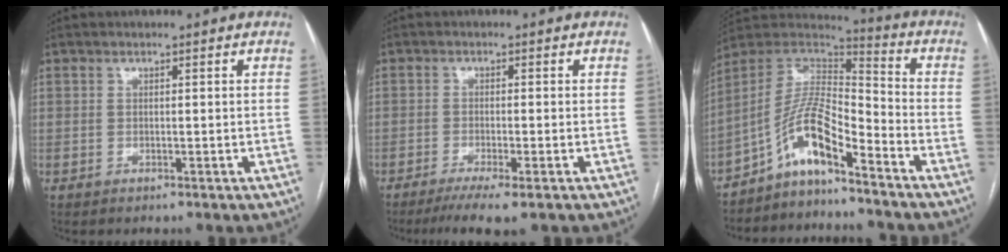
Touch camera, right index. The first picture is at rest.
{"total": 6.0, "force": [-4.2, 0.1, 4.3], "torque": [-0.066, -0.014, -0.066]}
{"total": 10.8, "force": [-6.9, 2.6, 7.8], "torque": [-0.156, 0.030, -0.128]}